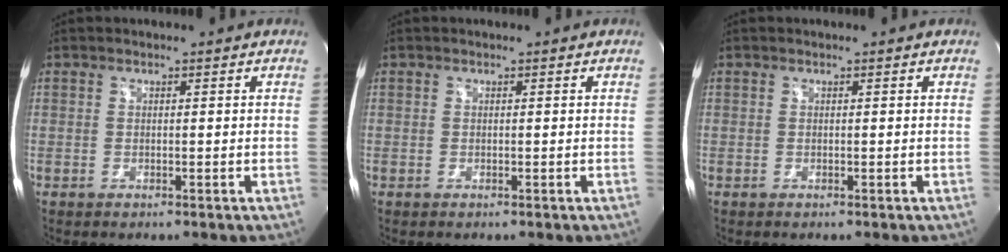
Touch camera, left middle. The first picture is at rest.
{"total": 0.0}
{"total": 0.0}